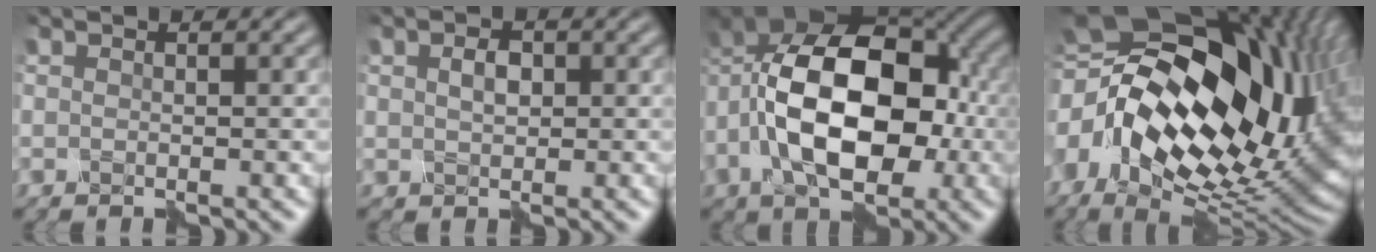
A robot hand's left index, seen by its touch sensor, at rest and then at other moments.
{"total": 1.7, "force": [0.2, 1.2, 1.2], "torque": [-0.025, 0.001, 0.003]}
{"total": 12.9, "force": [-2.0, 7.6, 10.2], "torque": [-0.158, 0.016, -0.050]}
{"total": 20.1, "force": [1.5, 11.6, 16.4], "torque": [-0.313, -0.007, 0.034]}